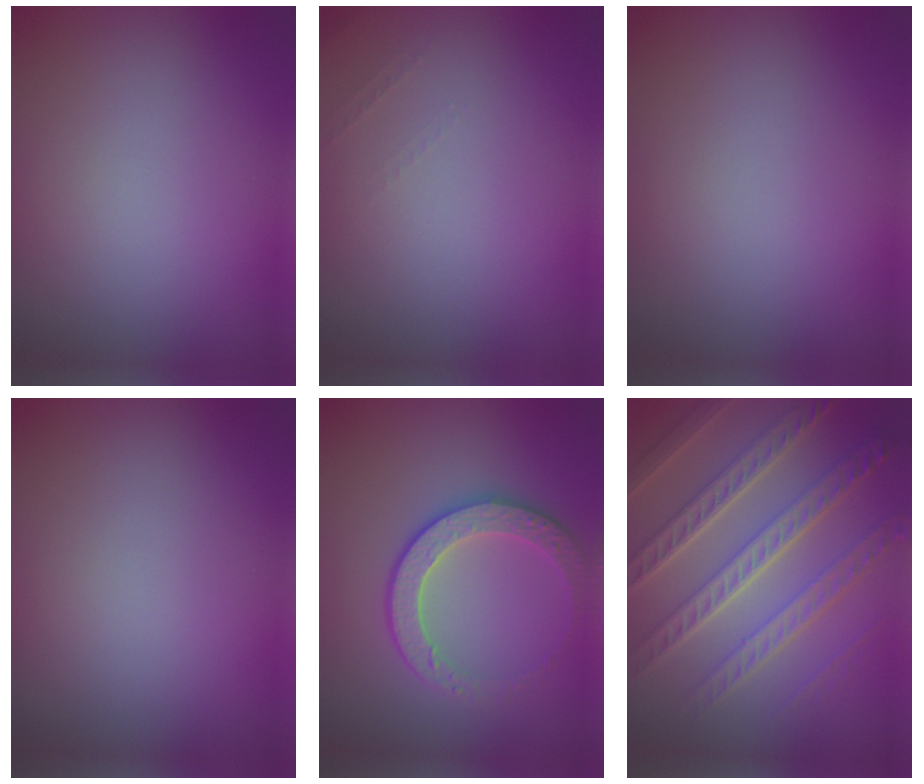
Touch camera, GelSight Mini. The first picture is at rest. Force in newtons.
{"total": 0.6, "press": 0.6, "slide": 0.2}
{"total": 0.0}
{"total": 0.0}
{"total": 3.7, "press": 3.6, "slide": 0.9}
{"total": 8.8, "press": 6.3, "slide": 6.2}